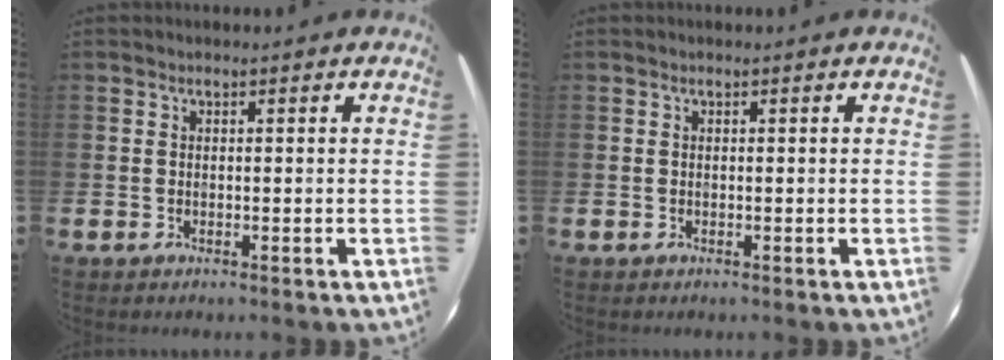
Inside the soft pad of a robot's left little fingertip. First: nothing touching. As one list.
[{"total": 0.0}]